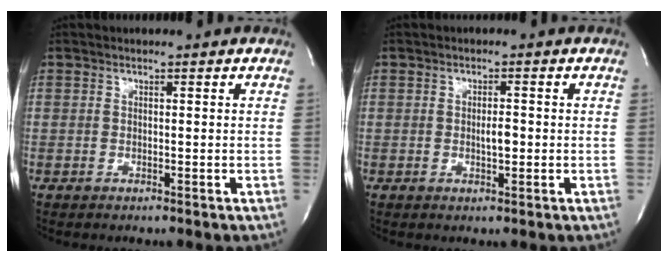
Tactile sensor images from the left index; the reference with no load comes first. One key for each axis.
{"total": 2.0, "fx": -0.3, "fy": 0.6, "fz": 1.9, "tx": -0.039, "ty": -0.002, "tz": -0.004}